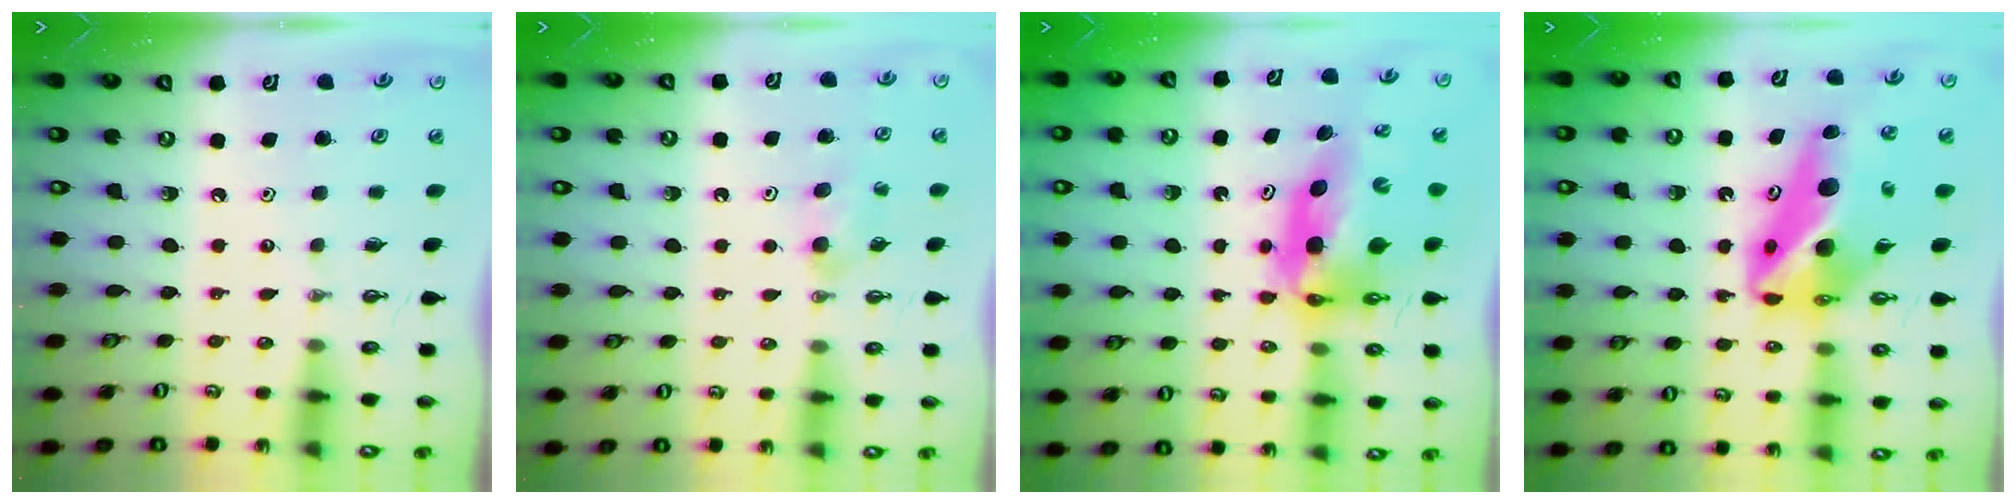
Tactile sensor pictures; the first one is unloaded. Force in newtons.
{"total": 4.2, "press": 3.9, "slide": 1.5}
{"total": 8.8, "press": 8.8, "slide": 0.7}
{"total": 15.8, "press": 15.7, "slide": 1.1}